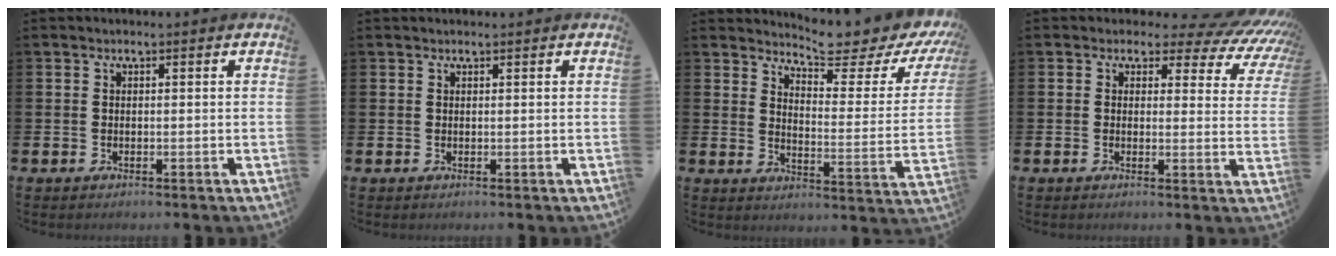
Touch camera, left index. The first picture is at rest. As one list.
[{"total": 0.5, "force": [0.5, 0.0, 0.1], "torque": [0.008, -0.003, 0.007]}, {"total": 6.9, "force": [6.6, 0.6, 2.2], "torque": [-0.054, -0.057, 0.108]}, {"total": 3.7, "force": [2.0, 2.4, 1.9], "torque": [-0.035, -0.025, 0.023]}]